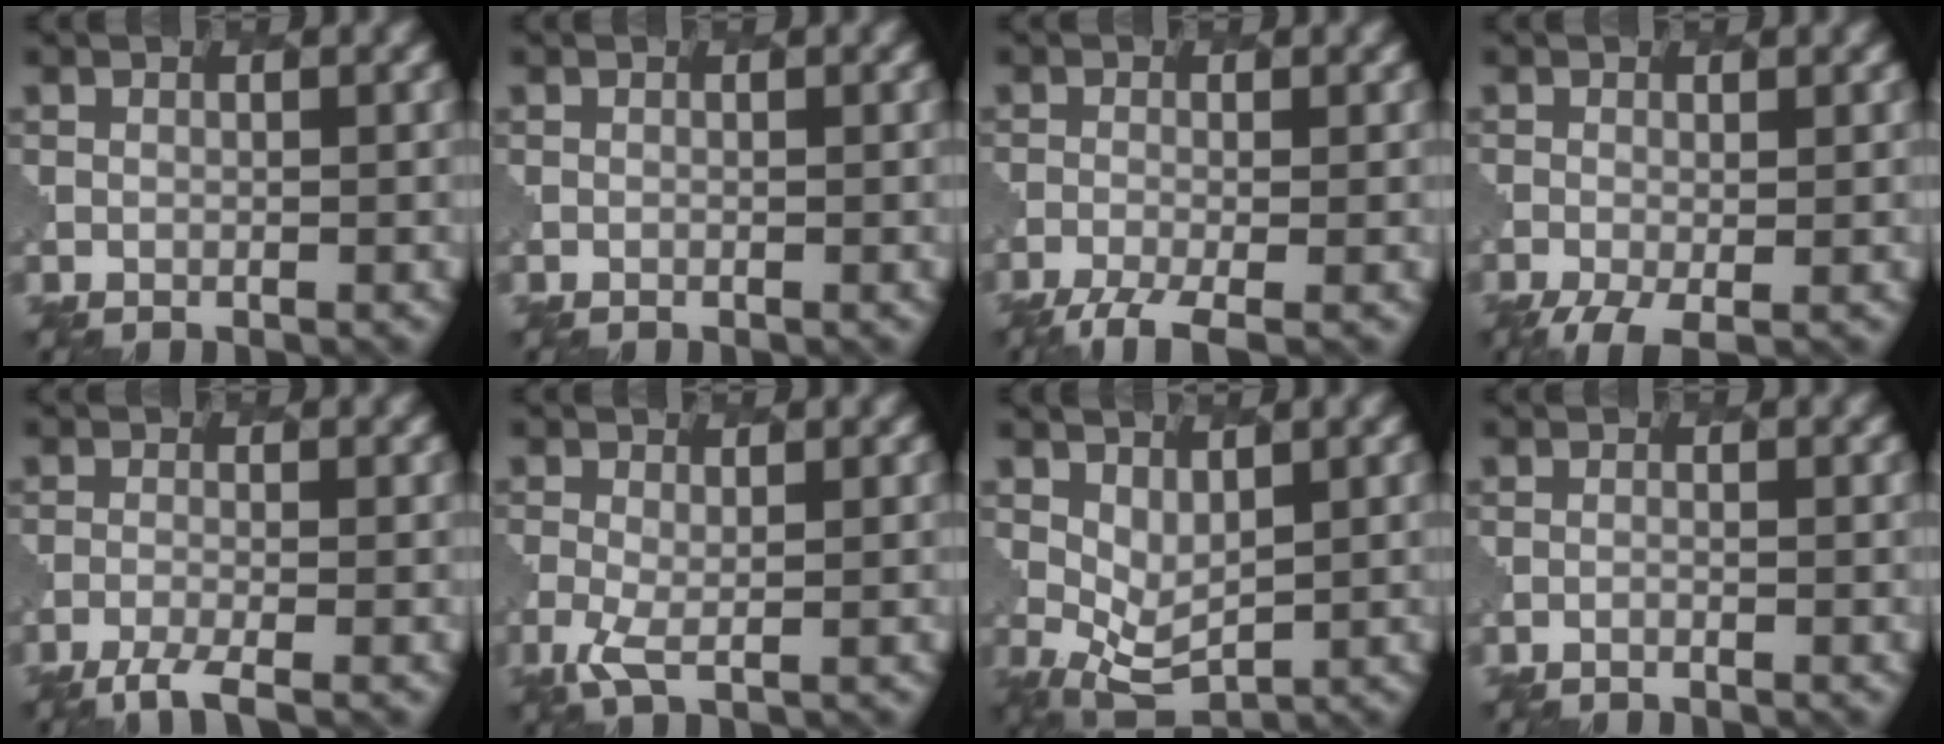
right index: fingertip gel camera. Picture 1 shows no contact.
{"total": 0.0}
{"total": 3.2, "force": [-2.2, 0.6, 2.2], "torque": [-0.038, -0.007, -0.050]}
{"total": 2.6, "force": [-1.4, 0.7, 2.1], "torque": [-0.041, -0.006, -0.028]}
{"total": 2.8, "force": [-2.0, 0.5, 1.8], "torque": [-0.033, -0.005, -0.048]}
{"total": 1.8, "force": [-0.5, 0.6, 1.7], "torque": [-0.044, -0.008, -0.011]}
{"total": 2.9, "force": [1.2, 1.5, 2.2], "torque": [-0.048, -0.010, 0.027]}
{"total": 0.5, "force": [-0.4, 0.1, 0.3], "torque": [0.000, -0.005, -0.017]}